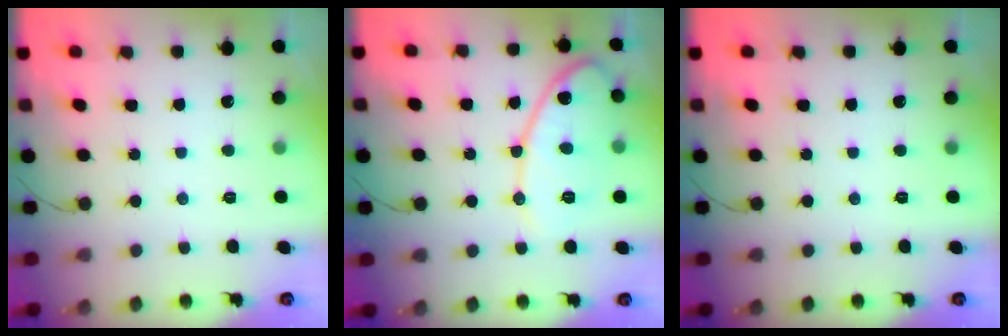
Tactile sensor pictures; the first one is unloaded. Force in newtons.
{"total": 13.5, "press": 13.5, "slide": 1.2}
{"total": 0.0}